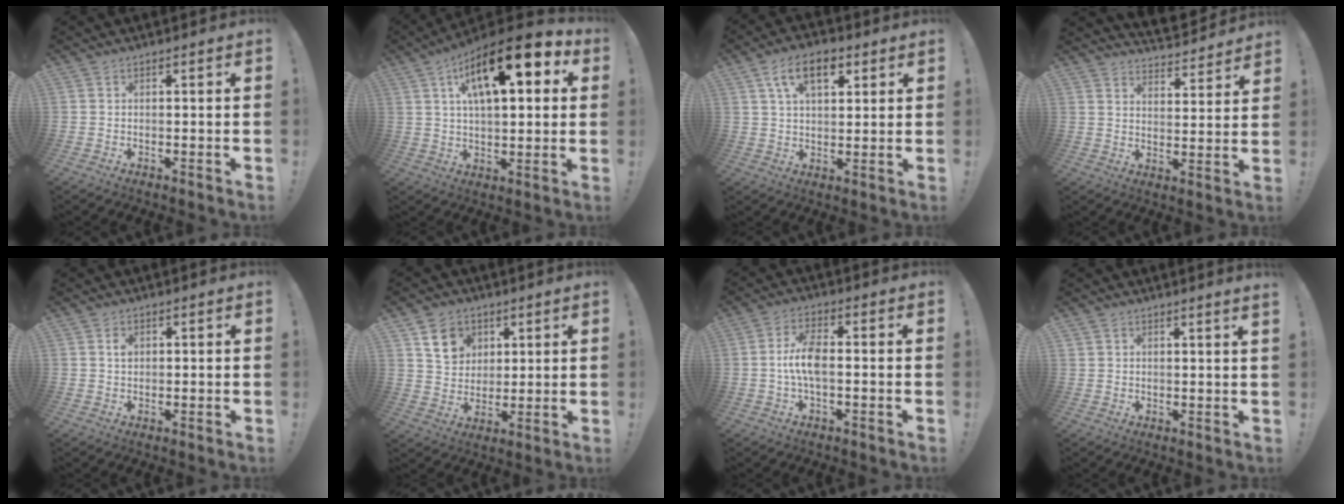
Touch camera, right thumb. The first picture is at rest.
{"total": 18.4, "force": [8.1, 6.9, 15.0], "torque": [-0.240, -0.033, 0.126]}
{"total": 11.1, "force": [5.0, 6.0, 7.9], "torque": [-0.123, 0.002, 0.090]}
{"total": 5.7, "force": [5.2, 2.0, 1.1], "torque": [-0.003, -0.056, 0.093]}
{"total": 1.6, "force": [0.5, 1.2, 0.9], "torque": [-0.004, -0.002, 0.006]}
{"total": 10.3, "force": [5.4, 8.0, 3.5], "torque": [-0.048, -0.025, 0.107]}
{"total": 8.1, "force": [-0.9, 3.1, 7.4], "torque": [-0.152, 0.001, -0.019]}
{"total": 1.8, "force": [1.8, -0.2, 0.4], "torque": [0.002, -0.016, 0.031]}